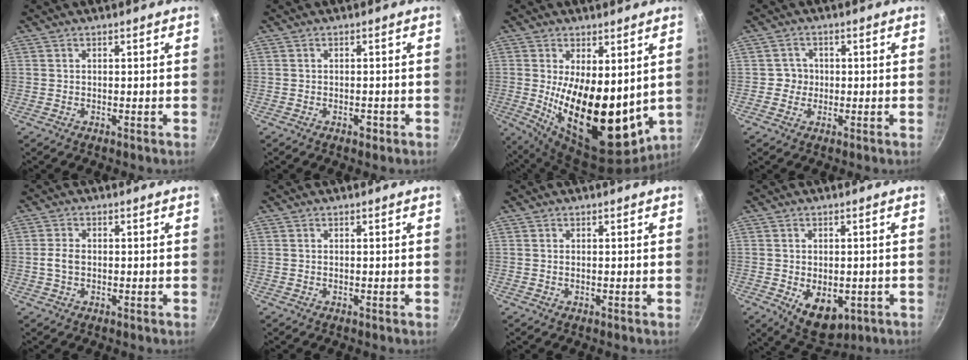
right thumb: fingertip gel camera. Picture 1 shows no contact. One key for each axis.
{"total": 1.6, "fx": -0.9, "fy": 0.8, "fz": 1.0, "tx": -0.013, "ty": 0.008, "tz": -0.008}
{"total": 20.4, "fx": 1.0, "fy": 10.0, "fz": 17.8, "tx": -0.262, "ty": -0.042, "tz": 0.037}
{"total": 2.8, "fx": -0.2, "fy": 2.7, "fz": 0.4, "tx": 0.018, "ty": 0.006, "tz": -0.007}
{"total": 2.8, "fx": -0.2, "fy": 1.9, "fz": 2.1, "tx": -0.040, "ty": 0.009, "tz": -0.005}
{"total": 0.0}
{"total": 0.0}
{"total": 8.7, "fx": -2.2, "fy": 5.7, "fz": 6.3, "tx": -0.068, "ty": -0.006, "tz": -0.012}